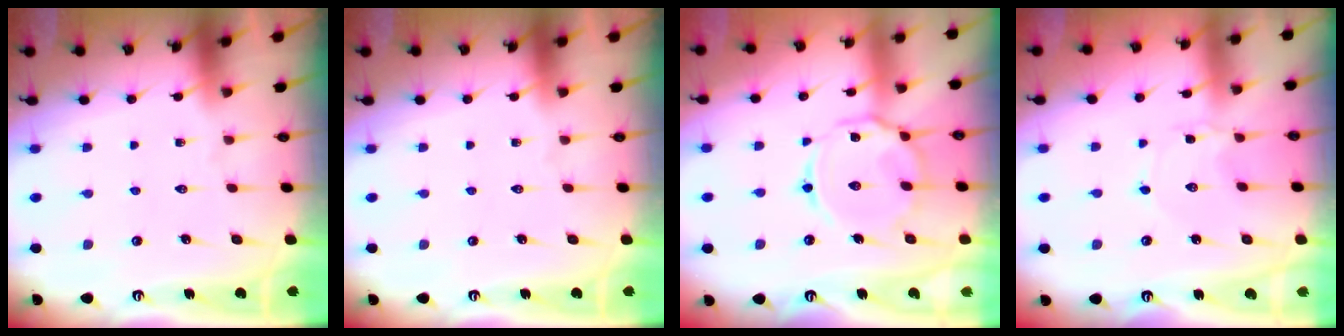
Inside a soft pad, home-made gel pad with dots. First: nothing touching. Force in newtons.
{"total": 0.0}
{"total": 12.2, "press": 12.1, "slide": 0.9}
{"total": 1.8, "press": 1.7, "slide": 0.3}